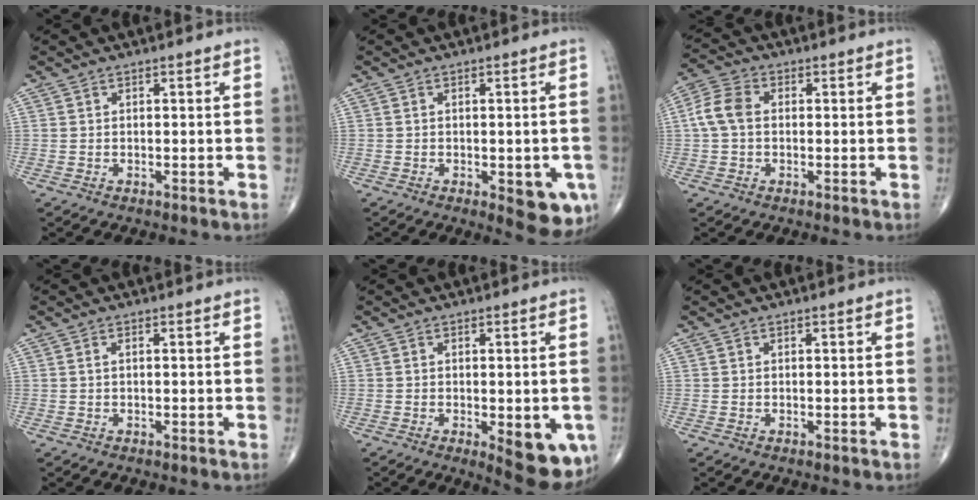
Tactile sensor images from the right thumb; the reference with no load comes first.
{"total": 8.1, "force": [-2.6, 3.2, 6.9], "torque": [-0.061, -0.008, -0.025]}
{"total": 6.1, "force": [0.2, 4.3, 4.4], "torque": [-0.095, 0.018, -0.003]}
{"total": 0.6, "force": [0.1, 0.3, 0.6], "torque": [-0.014, 0.000, 0.000]}
{"total": 10.6, "force": [-3.2, 4.0, 9.3], "torque": [-0.100, -0.014, -0.031]}
{"total": 0.0}